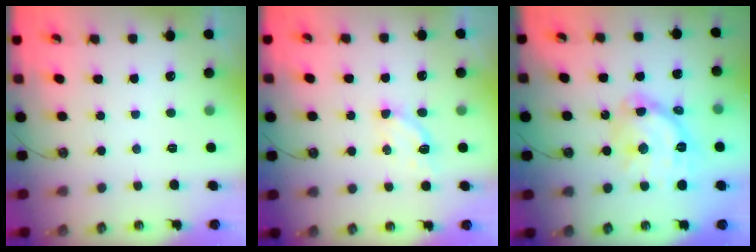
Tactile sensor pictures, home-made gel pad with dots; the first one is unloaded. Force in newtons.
{"total": 4.9, "press": 4.8, "slide": 0.9}
{"total": 15.7, "press": 15.6, "slide": 1.7}